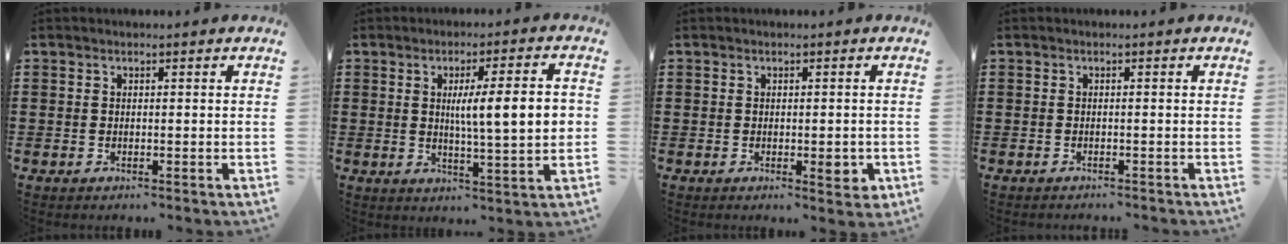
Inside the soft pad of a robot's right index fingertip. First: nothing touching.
{"total": 9.0, "force": [1.1, 1.3, 8.8], "torque": [-0.146, -0.003, 0.008]}
{"total": 2.5, "force": [-0.6, 0.8, 2.3], "torque": [-0.037, 0.000, -0.009]}
{"total": 0.5, "force": [-0.5, -0.1, 0.1], "torque": [-0.004, -0.003, -0.010]}